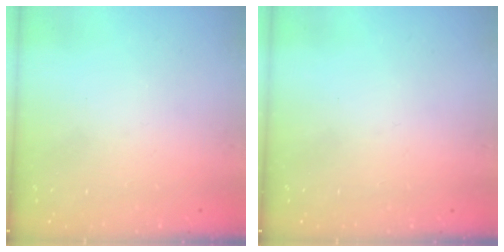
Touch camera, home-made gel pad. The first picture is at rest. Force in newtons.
{"total": 0.0}